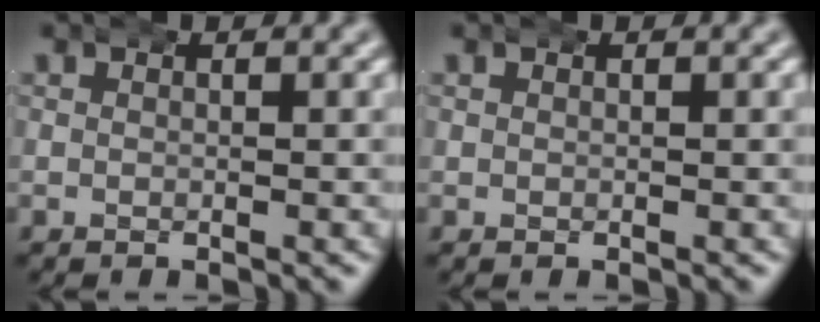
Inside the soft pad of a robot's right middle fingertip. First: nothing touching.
{"total": 0.0}